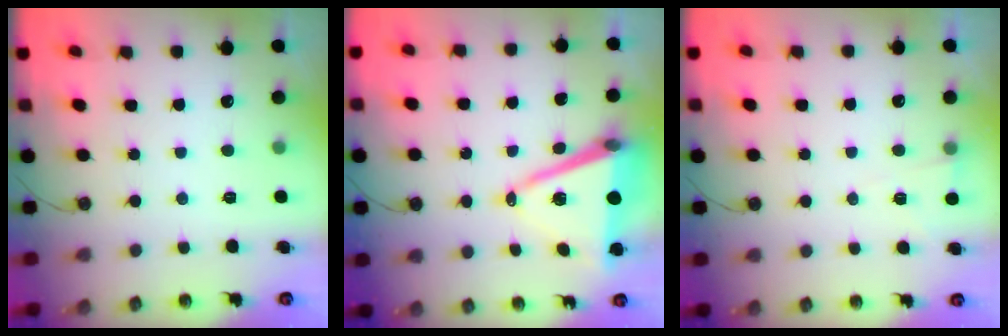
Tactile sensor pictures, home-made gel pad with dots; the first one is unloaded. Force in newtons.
{"total": 12.1, "press": 11.4, "slide": 4.1}
{"total": 4.0, "press": 2.5, "slide": 3.1}